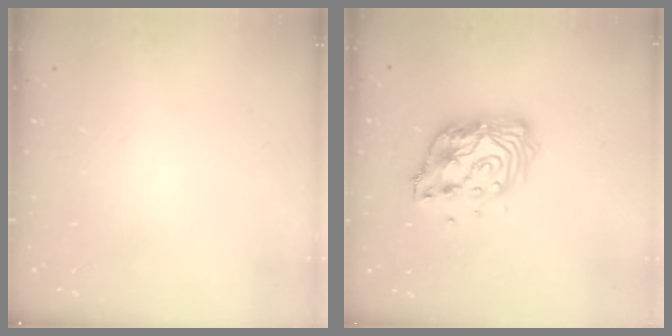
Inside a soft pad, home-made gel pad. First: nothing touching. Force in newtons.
{"total": 12.4, "press": 12.3, "slide": 1.1}